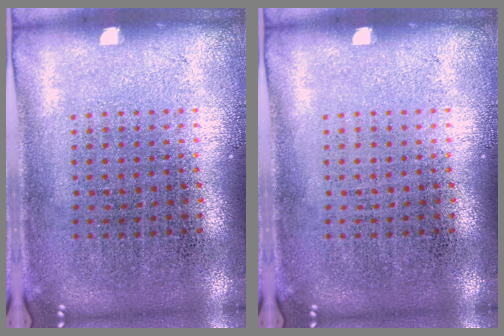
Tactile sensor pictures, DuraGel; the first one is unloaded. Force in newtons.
{"total": 0.0}